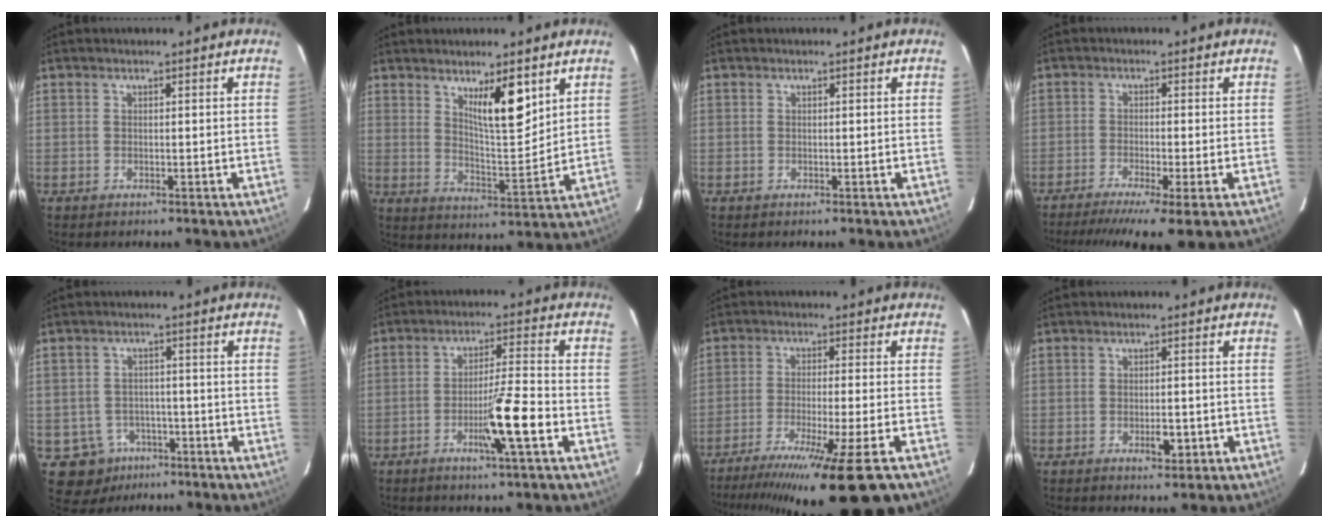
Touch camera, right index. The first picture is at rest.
{"total": 8.5, "force": [4.7, 1.5, 6.9], "torque": [-0.117, -0.013, 0.083]}
{"total": 0.0}
{"total": 9.6, "force": [-6.6, 0.0, 6.9], "torque": [-0.105, -0.016, -0.105]}
{"total": 7.4, "force": [-3.4, 6.5, 1.0], "torque": [-0.024, 0.008, -0.041]}
{"total": 8.5, "force": [-3.3, -0.4, 7.8], "torque": [-0.133, -0.006, -0.059]}
{"total": 17.5, "force": [-12.6, -0.7, 12.1], "torque": [-0.159, -0.055, -0.201]}
{"total": 3.1, "force": [-1.4, 1.1, 2.6], "torque": [-0.040, 0.001, -0.015]}